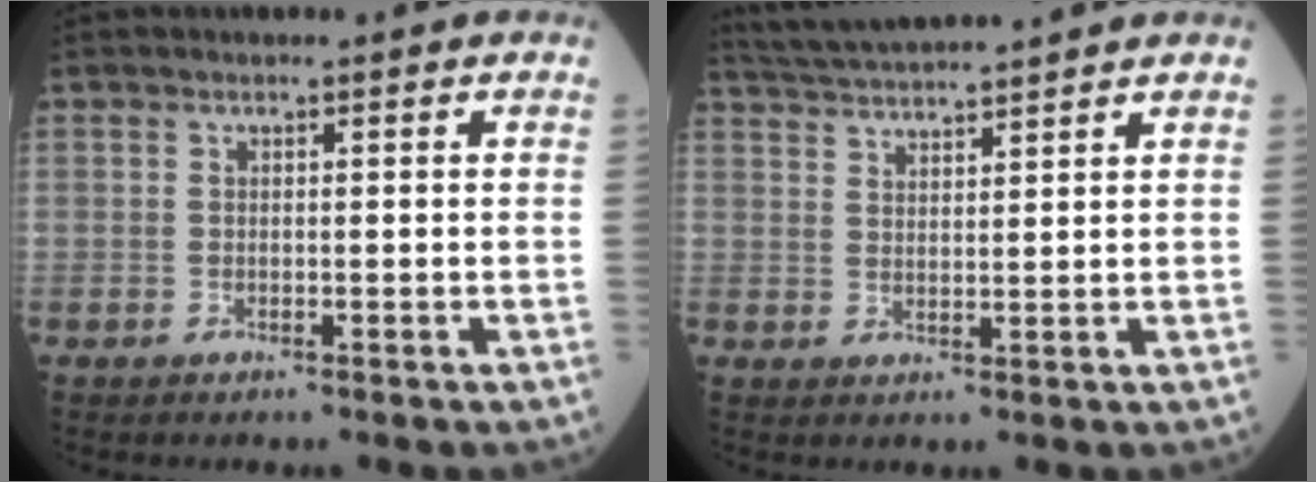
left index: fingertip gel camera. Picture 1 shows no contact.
{"total": 8.7, "force": [8.2, -1.4, 2.6], "torque": [-0.055, 0.024, 0.139]}